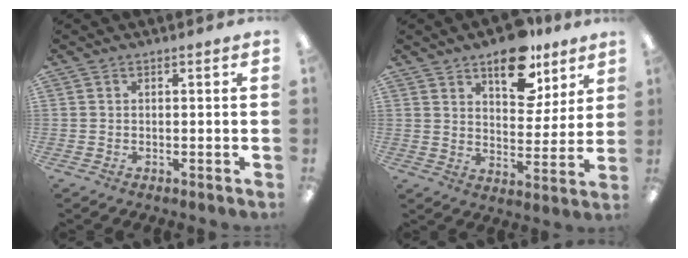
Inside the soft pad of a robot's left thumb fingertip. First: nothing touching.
{"total": 13.2, "force": [9.3, 6.8, 6.5], "torque": [-0.077, -0.051, 0.161]}